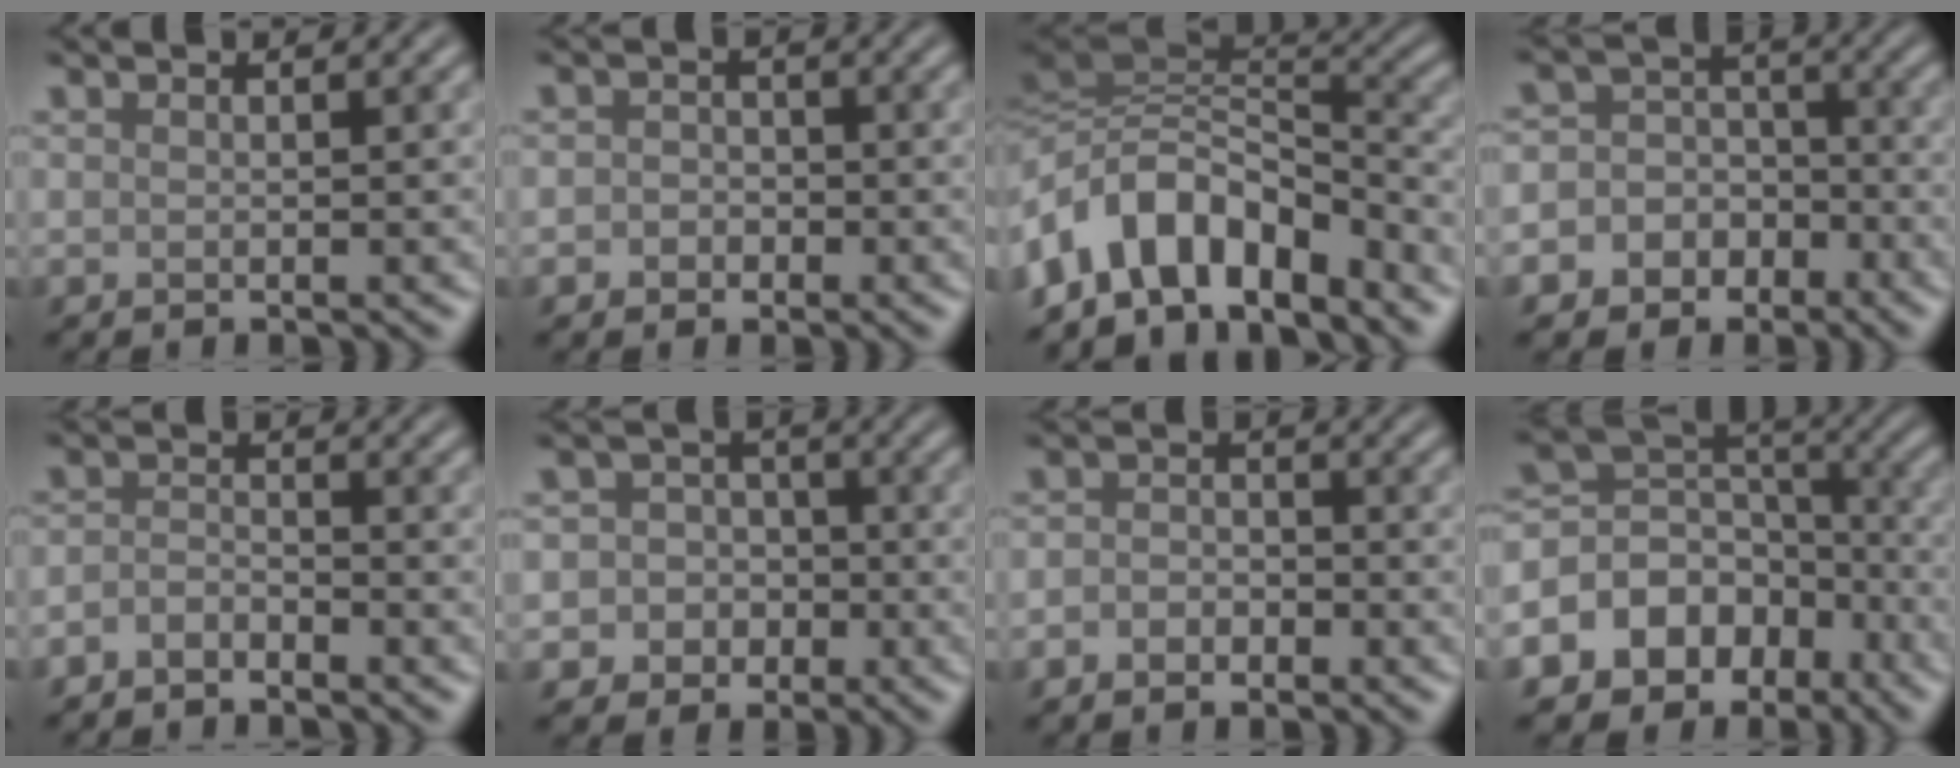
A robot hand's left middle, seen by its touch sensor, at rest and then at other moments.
{"total": 1.8, "force": [-0.5, 1.6, 0.6], "torque": [0.009, 0.001, -0.019]}
{"total": 9.8, "force": [-4.3, 5.7, 6.6], "torque": [-0.109, 0.018, -0.085]}
{"total": 8.0, "force": [-3.8, 6.9, 1.3], "torque": [-0.016, 0.006, -0.083]}
{"total": 1.8, "force": [-1.4, 0.7, 0.8], "torque": [-0.017, 0.002, -0.035]}
{"total": 6.0, "force": [-1.8, 5.7, 0.9], "torque": [0.000, 0.011, -0.058]}
{"total": 2.1, "force": [-1.0, 1.5, 1.1], "torque": [-0.015, 0.001, -0.028]}
{"total": 10.4, "force": [-5.1, 8.2, 3.7], "torque": [-0.087, 0.012, -0.095]}